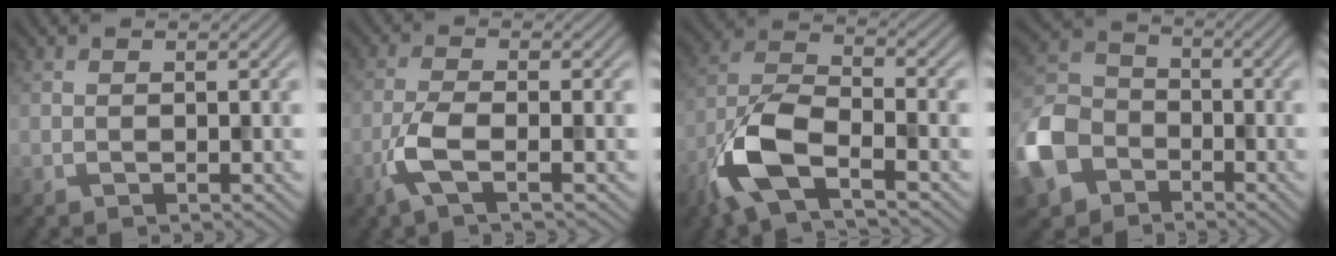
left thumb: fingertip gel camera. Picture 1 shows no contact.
{"total": 4.5, "force": [-1.9, 1.1, 4.0], "torque": [-0.091, 0.000, -0.048]}
{"total": 9.6, "force": [-5.1, 3.6, 7.2], "torque": [-0.160, -0.001, -0.120]}
{"total": 11.1, "force": [-5.8, 7.8, 5.4], "torque": [-0.154, -0.022, -0.138]}